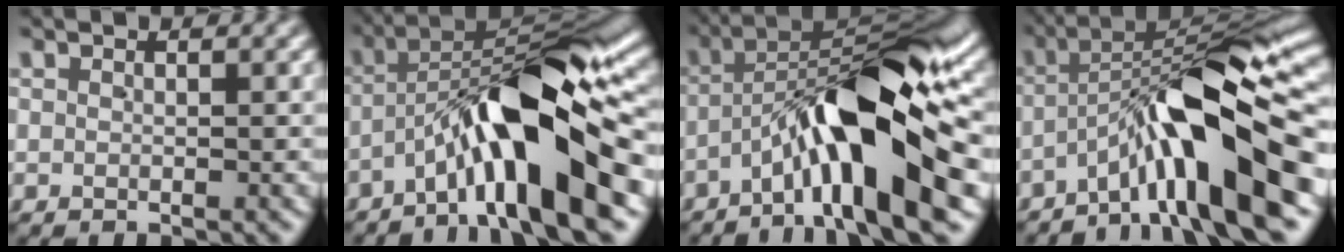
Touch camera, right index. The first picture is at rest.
{"total": 12.2, "force": [-2.1, 4.1, 11.2], "torque": [-0.177, 0.001, -0.028]}
{"total": 11.8, "force": [-2.0, 3.9, 10.9], "torque": [-0.171, -0.003, -0.029]}
{"total": 11.8, "force": [-2.1, 3.8, 11.0], "torque": [-0.172, 0.008, -0.026]}